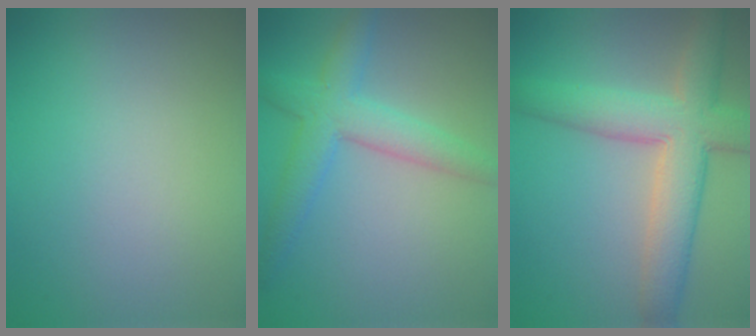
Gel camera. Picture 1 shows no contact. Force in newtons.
{"total": 4.5, "press": 4.5, "slide": 0.1}
{"total": 7.2, "press": 7.2, "slide": 0.4}